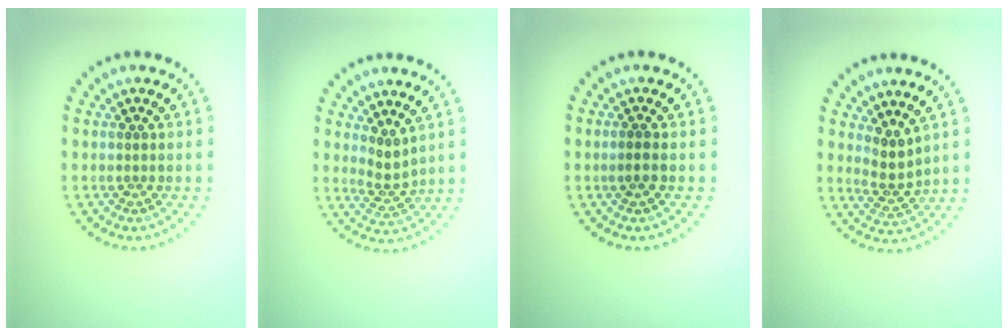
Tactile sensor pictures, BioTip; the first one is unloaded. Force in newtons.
{"total": 2.0, "press": 1.4, "slide": 1.5}
{"total": 1.0, "press": 0.9, "slide": 0.4}
{"total": 2.2, "press": 1.6, "slide": 1.4}